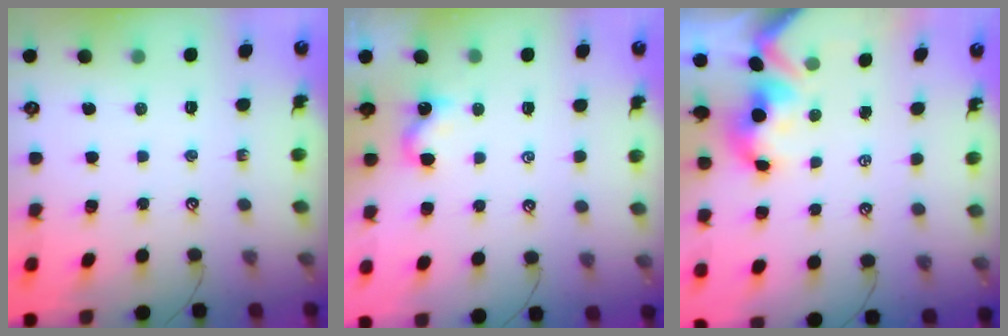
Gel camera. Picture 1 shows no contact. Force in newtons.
{"total": 0.9, "press": 0.8, "slide": 0.3}
{"total": 1.5, "press": 1.3, "slide": 0.7}